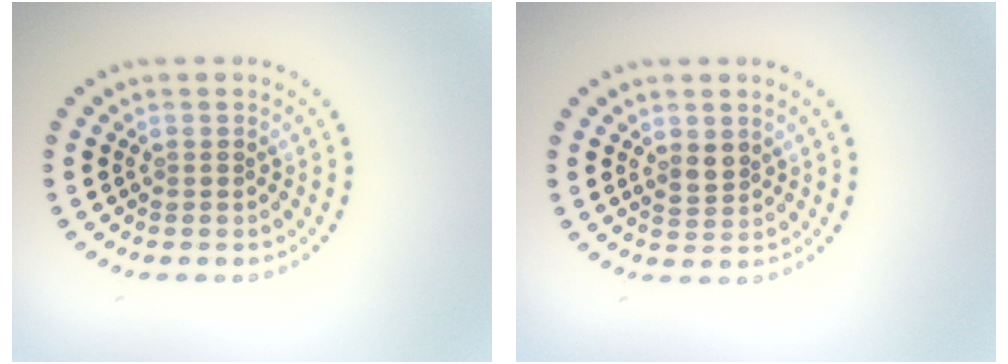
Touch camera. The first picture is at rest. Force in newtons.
{"total": 1.7, "press": 1.4, "slide": 0.8}